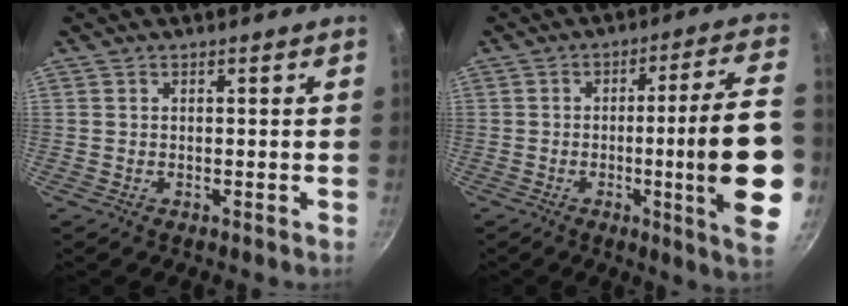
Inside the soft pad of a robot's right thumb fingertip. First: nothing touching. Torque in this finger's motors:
{"motor_torque": [1.41, 3.60, 1.96, -0.12, 0.46]}